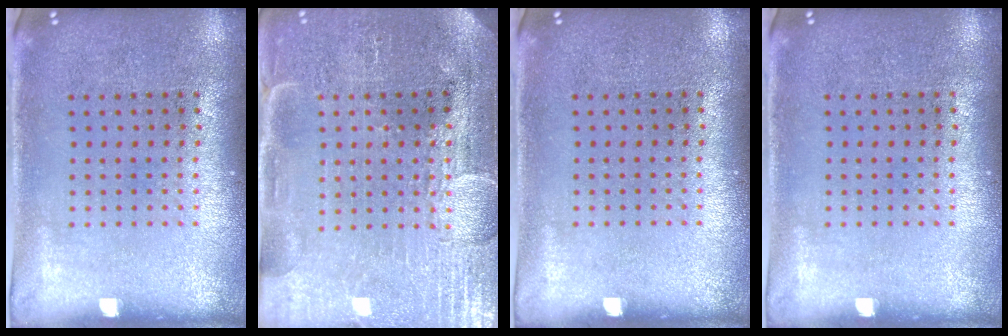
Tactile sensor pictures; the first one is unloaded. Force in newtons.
{"total": 4.0, "press": 3.7, "slide": 1.5}
{"total": 0.0}
{"total": 0.0}